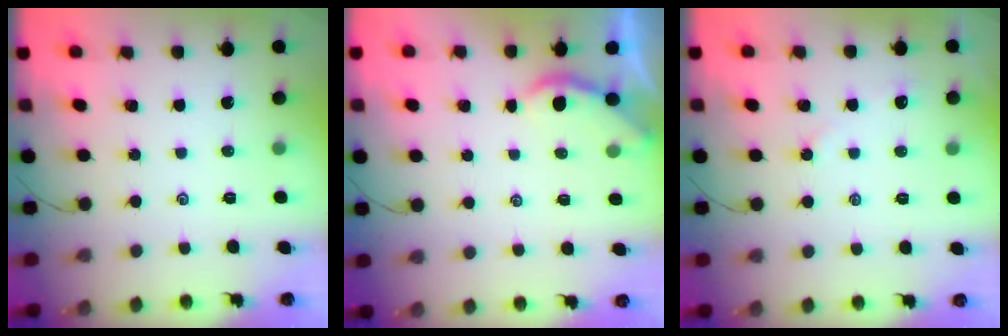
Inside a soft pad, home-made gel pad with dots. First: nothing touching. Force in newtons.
{"total": 1.9, "press": 1.9, "slide": 0.4}
{"total": 2.9, "press": 2.8, "slide": 0.6}